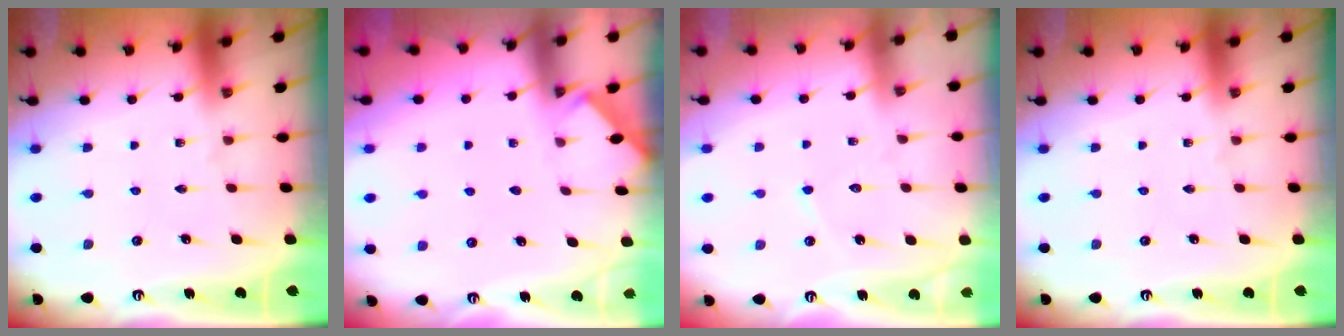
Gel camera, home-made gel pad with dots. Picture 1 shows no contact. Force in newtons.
{"total": 1.3, "press": 1.3, "slide": 0.3}
{"total": 4.6, "press": 4.6, "slide": 0.6}
{"total": 0.0}